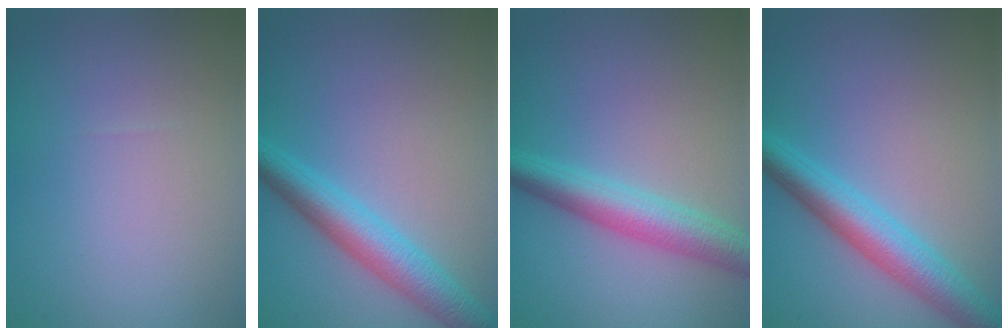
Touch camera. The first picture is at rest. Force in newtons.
{"total": 4.4, "press": 4.4, "slide": 0.1}
{"total": 4.4, "press": 4.4, "slide": 0.1}
{"total": 4.8, "press": 4.8, "slide": 0.2}